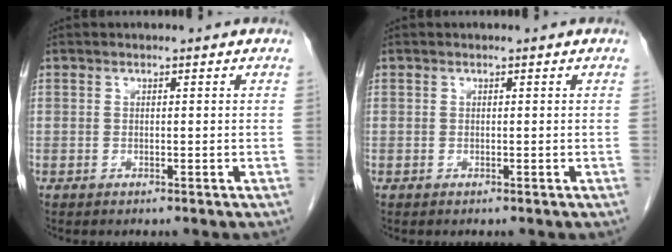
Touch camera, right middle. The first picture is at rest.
{"total": 0.0}